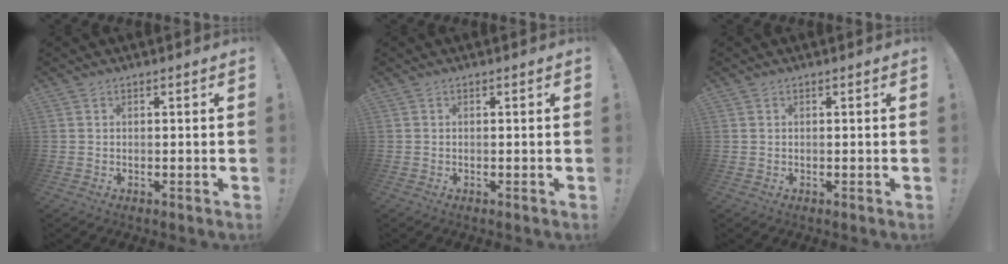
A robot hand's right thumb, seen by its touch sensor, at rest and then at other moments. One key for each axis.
{"total": 0.0}
{"total": 0.0}